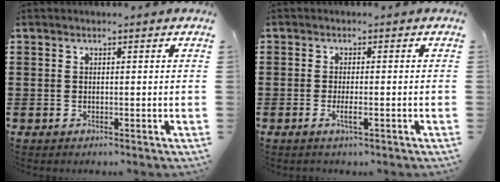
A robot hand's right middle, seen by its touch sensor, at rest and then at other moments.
{"total": 2.1, "force": [-0.7, 0.4, 1.9], "torque": [-0.033, 0.001, -0.012]}